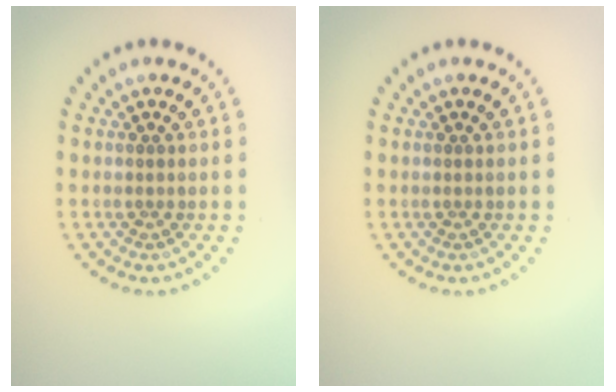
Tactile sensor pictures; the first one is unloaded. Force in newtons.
{"total": 0.0}